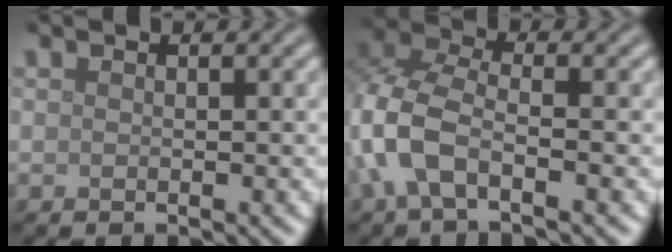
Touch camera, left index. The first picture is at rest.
{"total": 6.2, "force": [-2.1, 3.2, 4.9], "torque": [-0.125, 0.005, -0.055]}